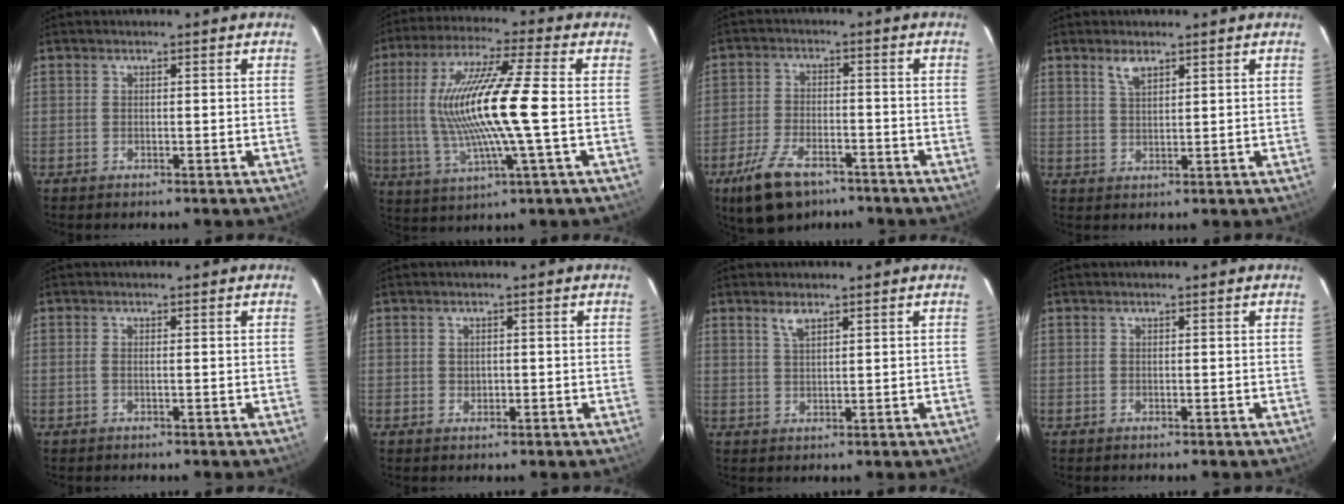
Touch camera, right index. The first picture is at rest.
{"total": 16.7, "force": [0.1, 1.2, 16.6], "torque": [-0.317, 0.000, 0.006]}
{"total": 10.8, "force": [-7.3, 5.3, 6.0], "torque": [-0.144, -0.010, -0.129]}
{"total": 3.0, "force": [2.1, 1.1, 1.9], "torque": [-0.034, 0.002, 0.041]}
{"total": 0.8, "force": [-0.1, 0.0, 0.8], "torque": [-0.017, 0.001, -0.005]}
{"total": 1.3, "force": [0.0, 1.2, 0.6], "torque": [-0.009, 0.003, 0.001]}
{"total": 2.6, "force": [1.8, 0.9, 1.7], "torque": [-0.032, 0.003, 0.035]}
{"total": 0.0}